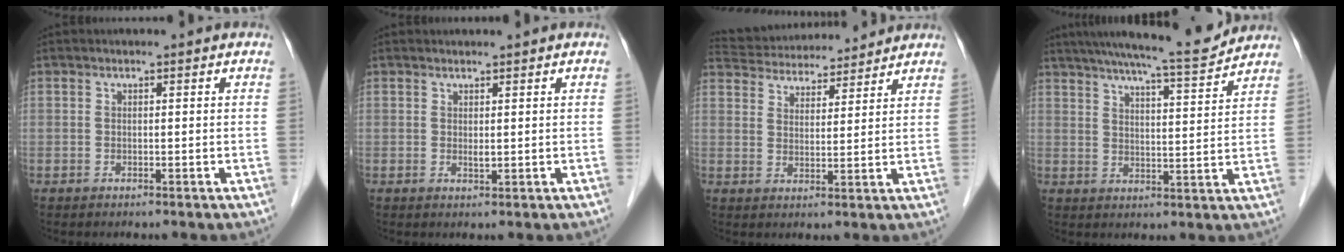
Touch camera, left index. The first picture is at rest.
{"total": 1.0, "force": [0.5, 0.3, 0.8], "torque": [-0.014, -0.003, 0.010]}
{"total": 14.0, "force": [13.2, 3.1, 3.7], "torque": [-0.066, 0.037, 0.205]}
{"total": 13.3, "force": [12.1, 0.2, 5.4], "torque": [-0.088, 0.000, 0.171]}